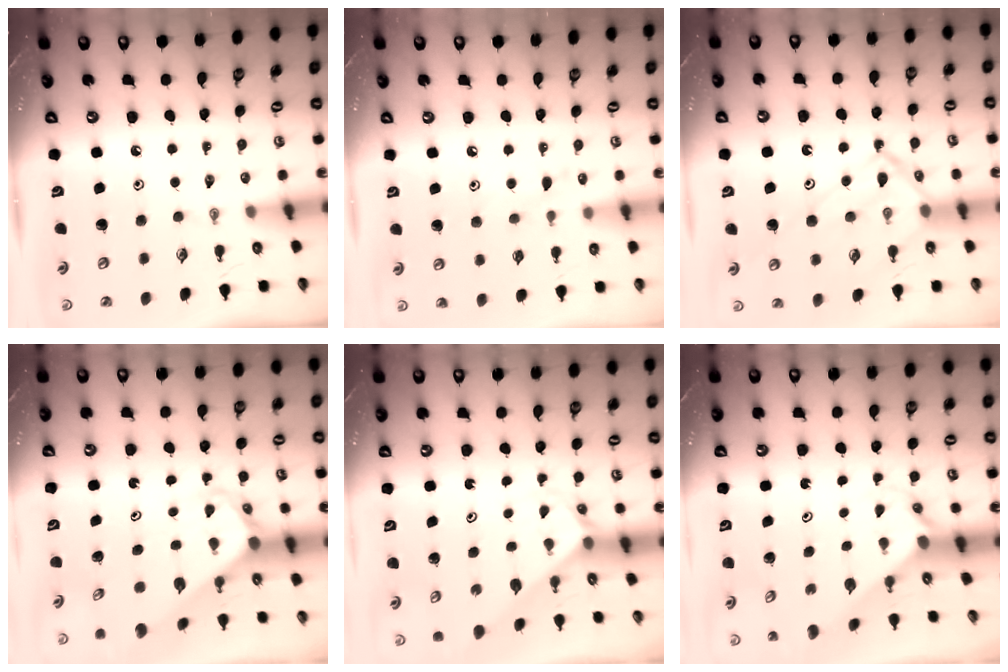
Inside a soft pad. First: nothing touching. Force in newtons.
{"total": 6.7, "press": 6.7, "slide": 0.4}
{"total": 14.0, "press": 13.9, "slide": 1.7}
{"total": 2.8, "press": 2.8, "slide": 0.2}
{"total": 2.2, "press": 2.2, "slide": 0.1}
{"total": 1.7, "press": 1.7, "slide": 0.2}